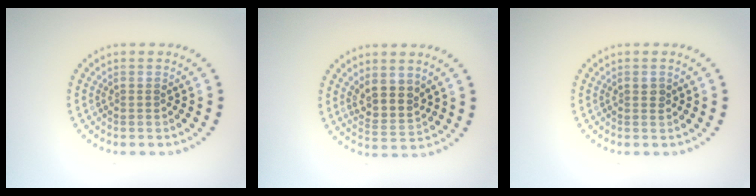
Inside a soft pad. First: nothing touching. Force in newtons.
{"total": 3.3, "press": 2.9, "slide": 1.6}
{"total": 0.8, "press": 0.8, "slide": 0.3}